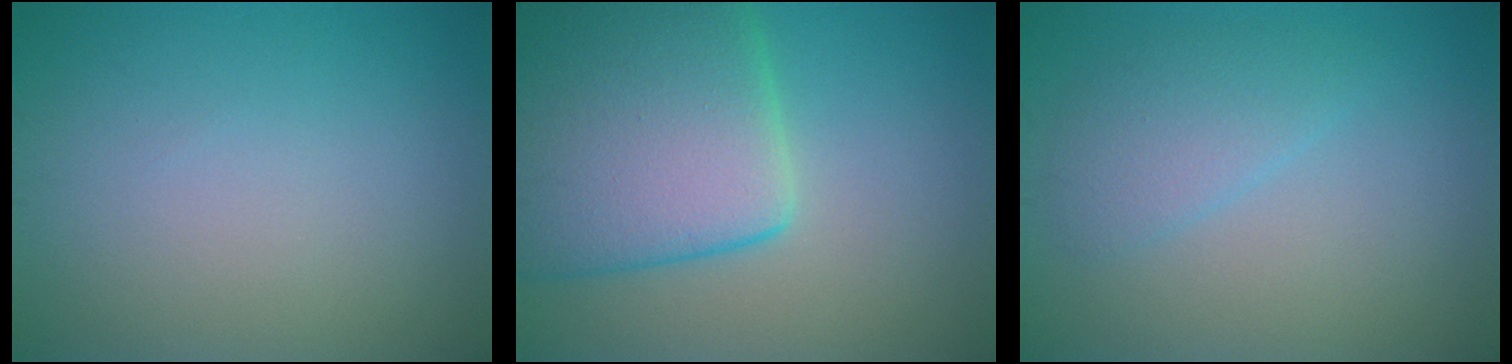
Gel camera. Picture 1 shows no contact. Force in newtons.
{"total": 12.0, "press": 11.9, "slide": 0.5}
{"total": 2.5, "press": 2.5, "slide": 0.2}